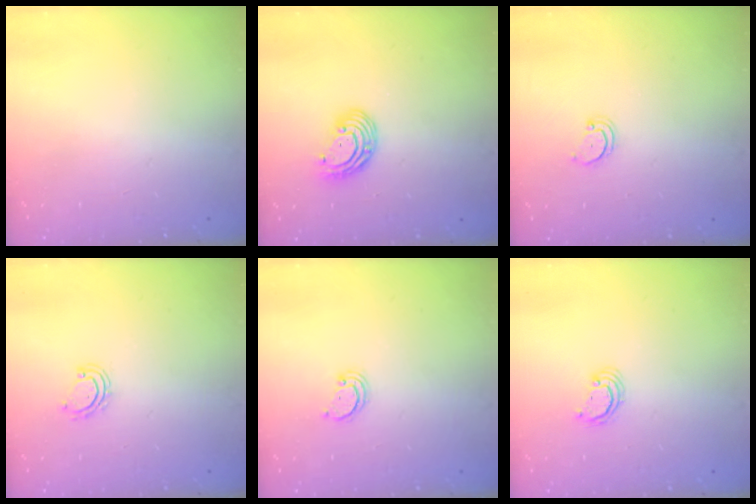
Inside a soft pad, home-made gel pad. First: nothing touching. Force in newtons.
{"total": 8.2, "press": 8.1, "slide": 1.3}
{"total": 2.7, "press": 2.7, "slide": 0.3}
{"total": 3.2, "press": 3.1, "slide": 0.2}
{"total": 2.2, "press": 2.2, "slide": 0.2}
{"total": 2.4, "press": 2.4, "slide": 0.3}